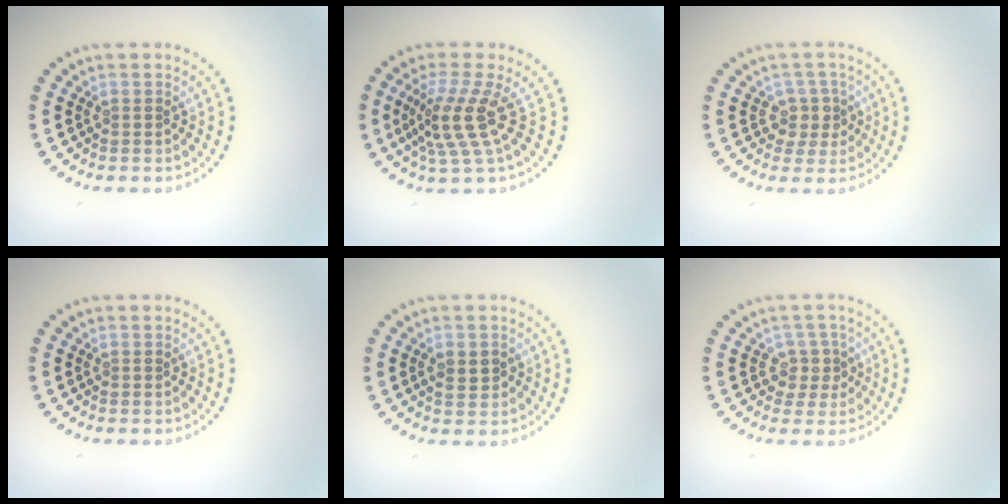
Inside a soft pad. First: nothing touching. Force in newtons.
{"total": 4.3, "press": 3.0, "slide": 3.1}
{"total": 2.2, "press": 1.9, "slide": 1.1}
{"total": 0.0}
{"total": 1.6, "press": 1.6, "slide": 0.1}
{"total": 2.2, "press": 1.9, "slide": 1.1}